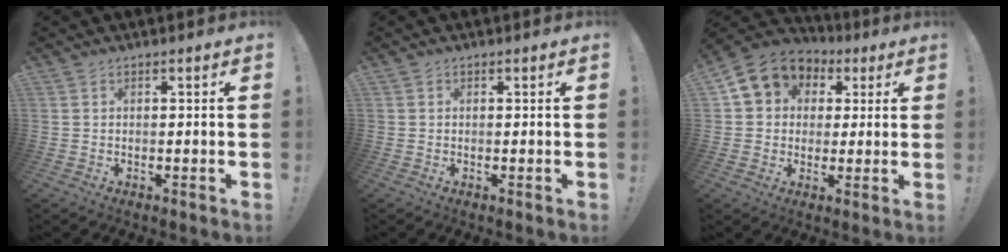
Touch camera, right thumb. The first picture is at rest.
{"total": 0.0}
{"total": 9.6, "force": [3.4, 8.3, 3.4], "torque": [-0.046, -0.016, 0.070]}